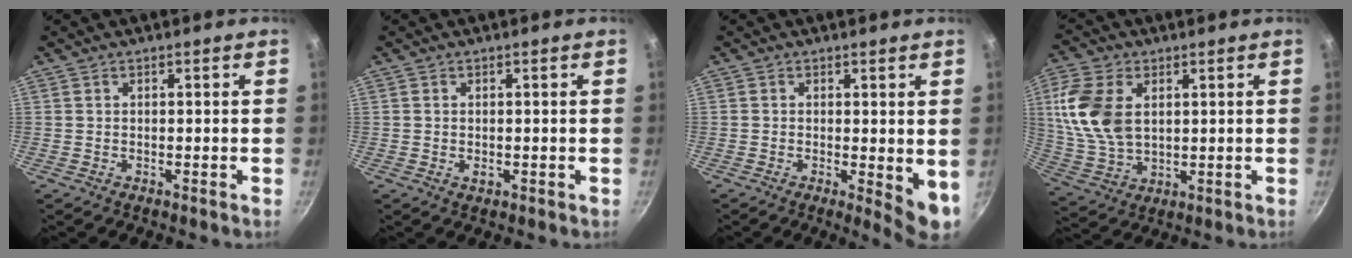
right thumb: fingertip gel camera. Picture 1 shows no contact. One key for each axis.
{"total": 1.4, "fx": -0.2, "fy": 0.9, "fz": 1.0, "tx": -0.015, "ty": -0.001, "tz": -0.002}
{"total": 6.1, "fx": -0.2, "fy": 2.1, "fz": 5.8, "tx": -0.072, "ty": -0.013, "tz": -0.001}
{"total": 12.9, "fx": 3.0, "fy": 8.2, "fz": 9.4, "tx": -0.185, "ty": -0.008, "tz": 0.065}